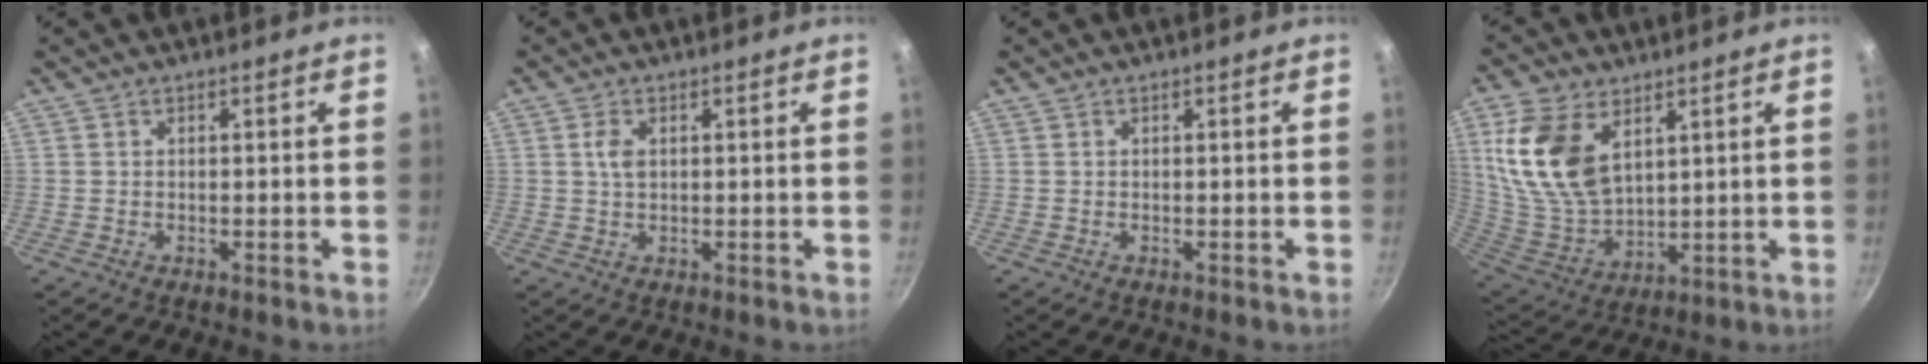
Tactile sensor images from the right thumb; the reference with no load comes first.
{"total": 2.7, "force": [0.6, 1.6, 2.1], "torque": [-0.040, 0.001, 0.012]}
{"total": 0.0}
{"total": 16.9, "force": [6.4, 10.2, 11.8], "torque": [-0.223, -0.033, 0.139]}